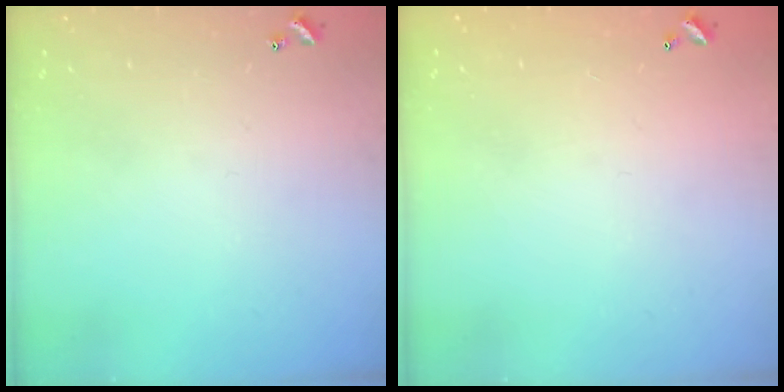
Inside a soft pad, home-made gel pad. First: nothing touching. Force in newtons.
{"total": 2.9, "press": 2.9, "slide": 0.1}